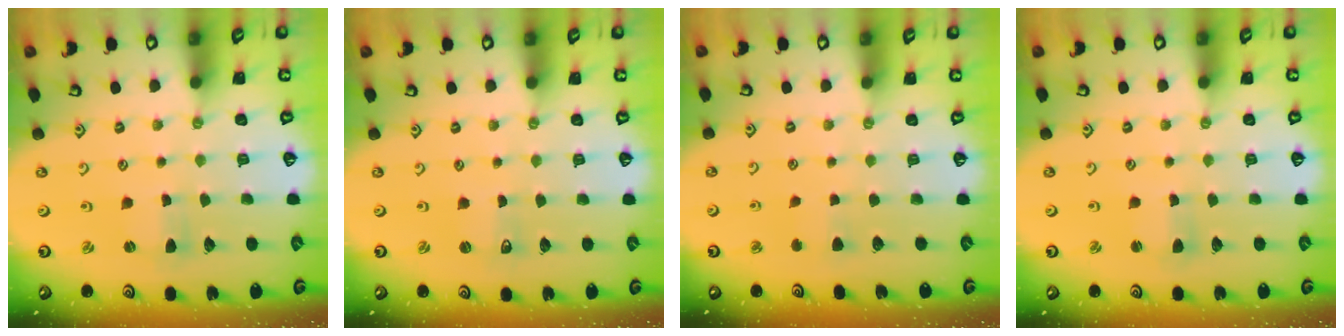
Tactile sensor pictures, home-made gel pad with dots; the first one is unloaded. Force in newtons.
{"total": 1.5, "press": 1.5, "slide": 0.1}
{"total": 3.4, "press": 3.3, "slide": 0.7}
{"total": 2.5, "press": 2.5, "slide": 0.3}